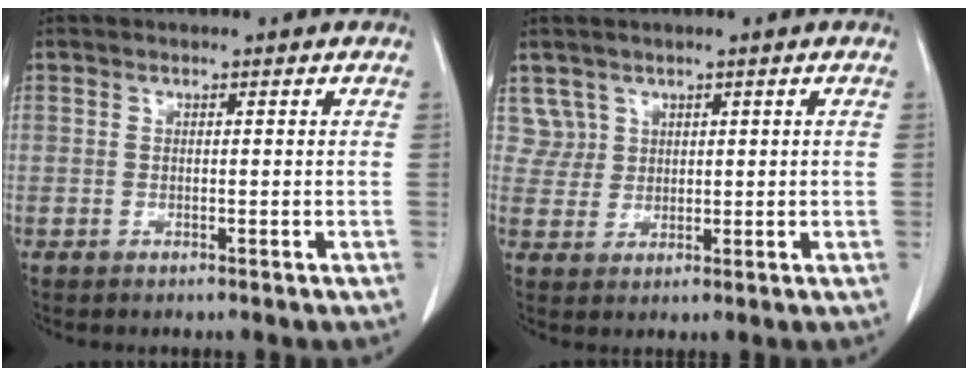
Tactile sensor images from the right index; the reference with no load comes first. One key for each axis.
{"total": 4.6, "fx": 2.3, "fy": 4.0, "fz": -0.2, "tx": 0.013, "ty": 0.014, "tz": 0.050}